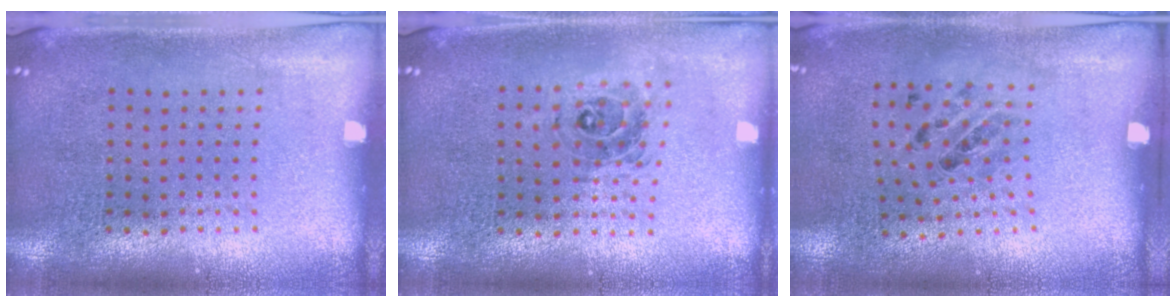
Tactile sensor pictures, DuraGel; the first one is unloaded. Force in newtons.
{"total": 0.7, "press": 0.7, "slide": 0.0}
{"total": 1.1, "press": 0.7, "slide": 0.8}